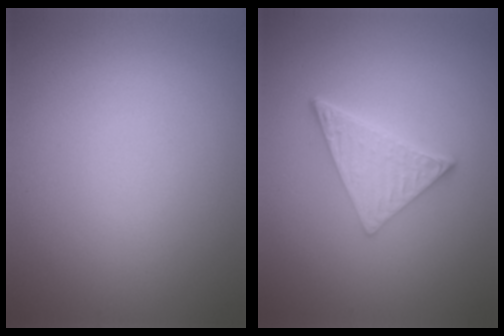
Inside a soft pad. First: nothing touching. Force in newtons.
{"total": 4.8, "press": 3.3, "slide": 3.4}